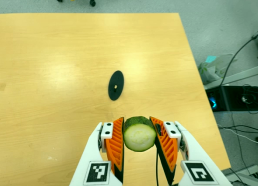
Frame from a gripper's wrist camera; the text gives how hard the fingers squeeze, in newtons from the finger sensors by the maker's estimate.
{"total": 11.2, "left": 10.0, "right": 12.3}